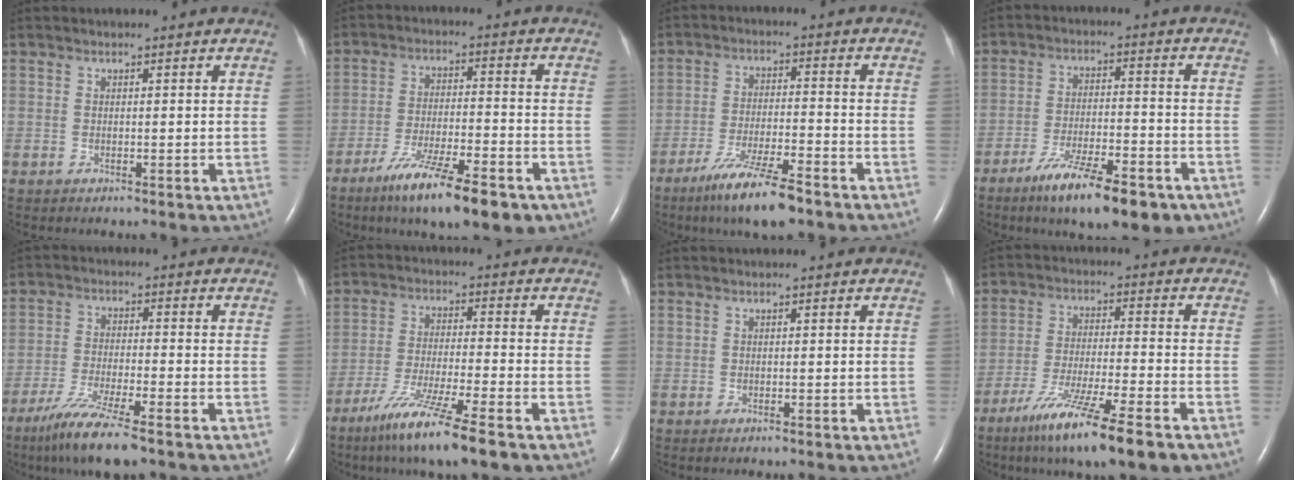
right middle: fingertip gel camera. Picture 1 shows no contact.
{"total": 13.3, "force": [-8.6, 2.2, 9.9], "torque": [-0.163, -0.024, -0.138]}
{"total": 10.1, "force": [-7.2, 0.8, 7.0], "torque": [-0.134, -0.026, -0.127]}
{"total": 13.1, "force": [-8.7, 3.1, 9.3], "torque": [-0.147, -0.014, -0.138]}
{"total": 9.4, "force": [-6.8, 0.1, 6.5], "torque": [-0.125, -0.030, -0.121]}
{"total": 11.0, "force": [-7.4, -0.6, 8.1], "torque": [-0.159, -0.037, -0.134]}
{"total": 0.0}
{"total": 13.2, "force": [-8.7, 0.0, 9.9], "torque": [-0.188, -0.043, -0.149]}